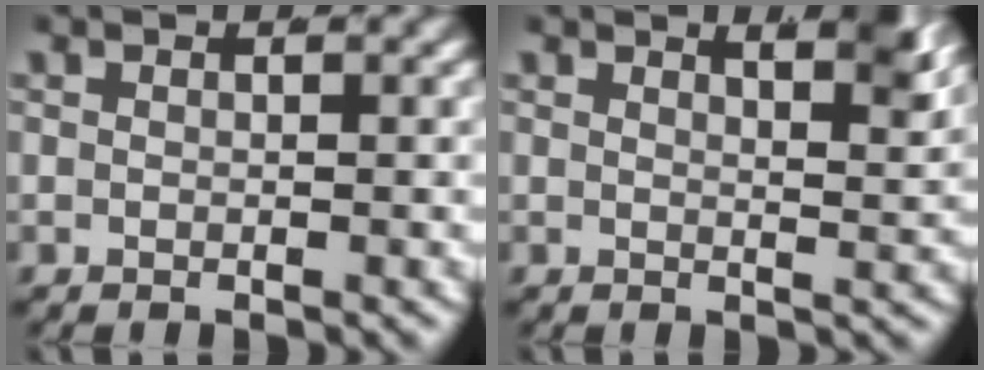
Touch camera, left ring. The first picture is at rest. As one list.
[{"total": 3.9, "force": [2.4, 0.3, 3.1], "torque": [-0.034, -0.010, 0.042]}]